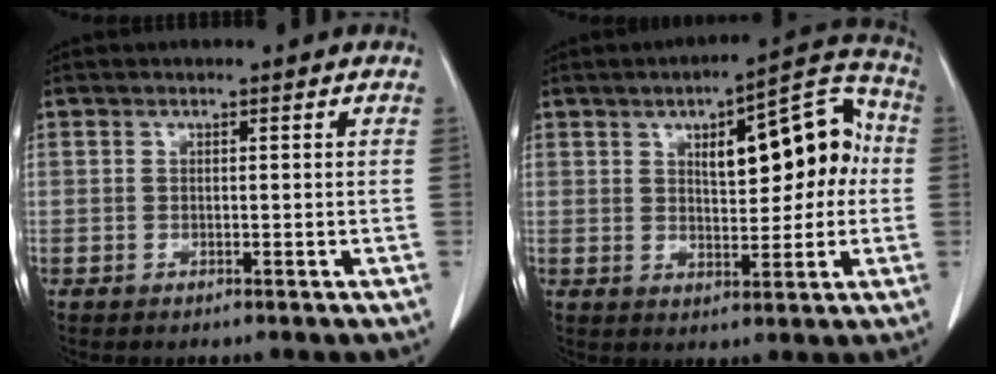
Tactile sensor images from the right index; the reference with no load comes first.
{"total": 13.1, "force": [2.2, 5.0, 11.9], "torque": [-0.153, 0.043, 0.036]}